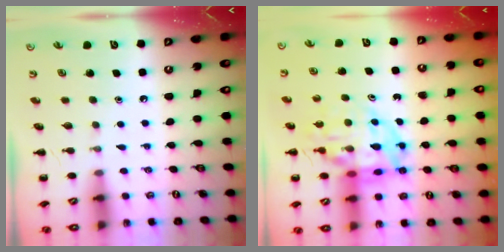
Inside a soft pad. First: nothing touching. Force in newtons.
{"total": 17.0, "press": 16.6, "slide": 4.0}